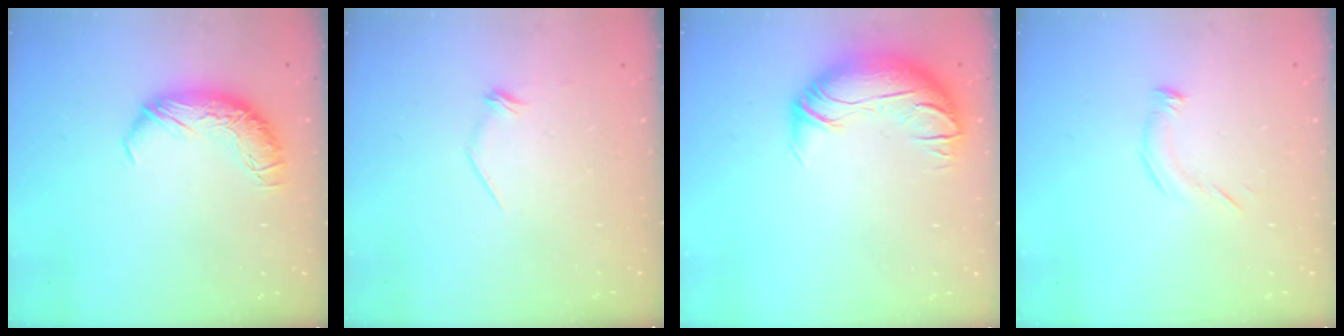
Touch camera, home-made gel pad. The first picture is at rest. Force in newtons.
{"total": 8.1, "press": 8.1, "slide": 0.5}
{"total": 3.0, "press": 1.0, "slide": 2.8}
{"total": 4.8, "press": 4.7, "slide": 0.6}